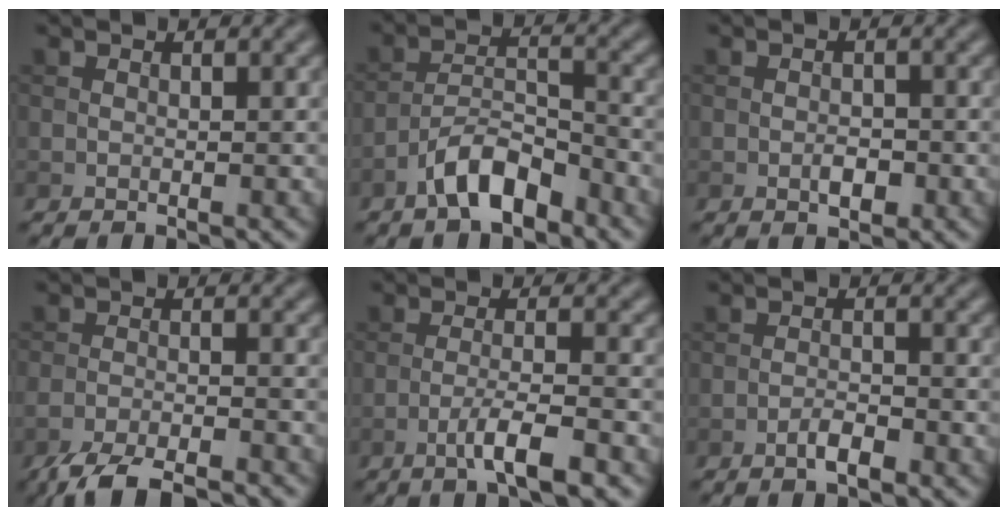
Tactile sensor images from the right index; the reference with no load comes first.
{"total": 5.1, "force": [-3.5, 1.9, 3.3], "torque": [-0.054, 0.010, -0.068]}
{"total": 1.7, "force": [-0.6, 0.9, 1.3], "torque": [-0.020, 0.001, -0.012]}
{"total": 5.8, "force": [-4.9, 1.2, 2.9], "torque": [-0.052, -0.010, -0.091]}
{"total": 3.8, "force": [-2.1, 0.5, 3.2], "torque": [-0.058, 0.006, -0.044]}
{"total": 1.8, "force": [-1.1, 0.5, 1.3], "torque": [-0.025, 0.003, -0.023]}